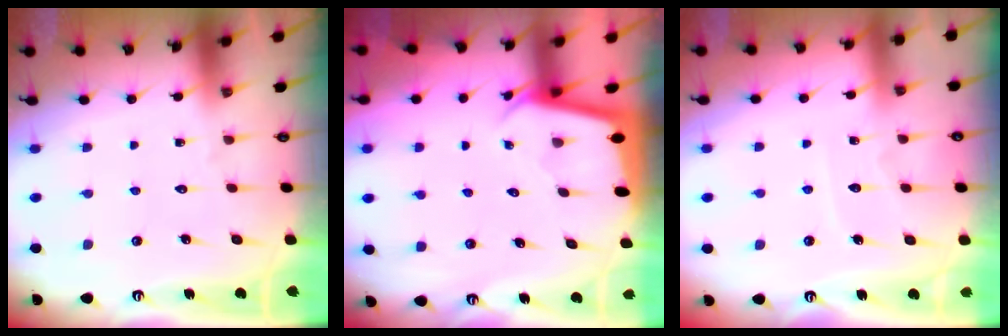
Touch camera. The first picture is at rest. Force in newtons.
{"total": 2.2, "press": 2.2, "slide": 0.1}
{"total": 4.9, "press": 4.9, "slide": 0.3}